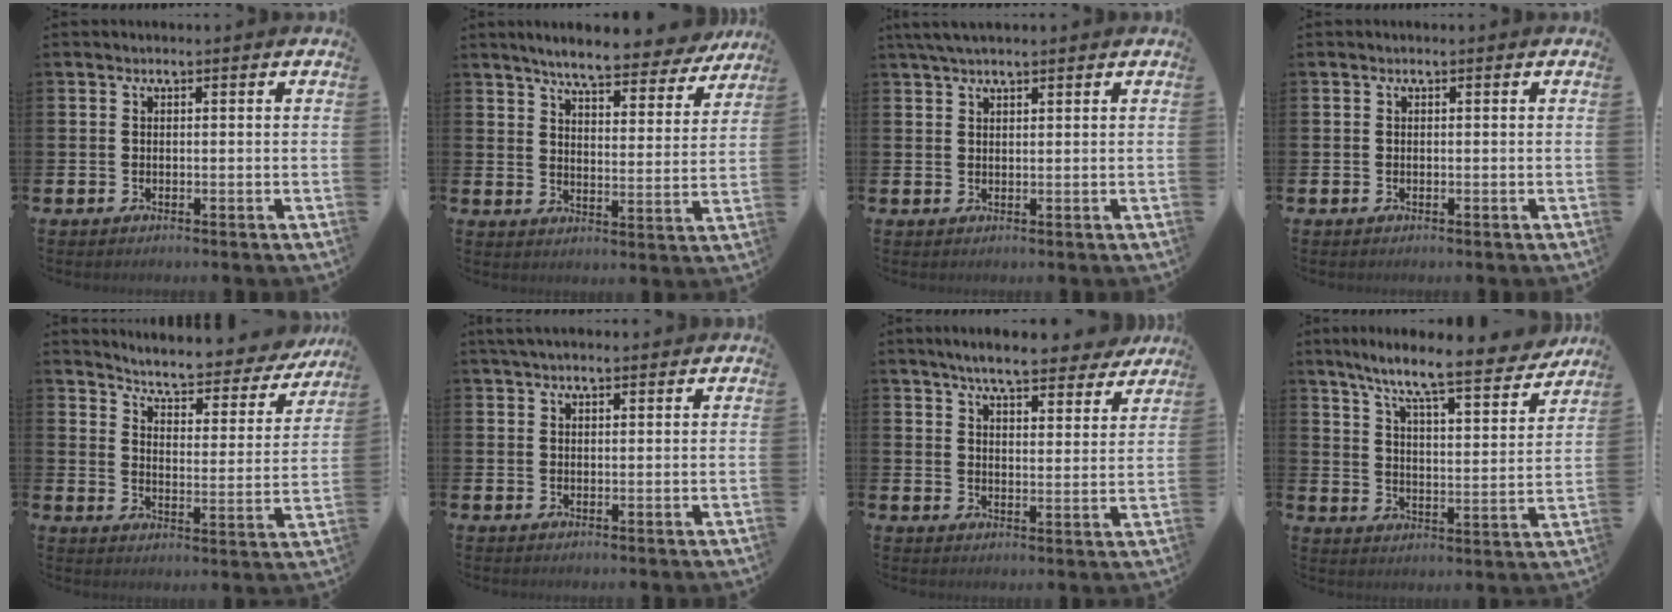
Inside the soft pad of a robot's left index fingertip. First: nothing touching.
{"total": 6.9, "force": [6.4, 0.8, 2.5], "torque": [-0.060, -0.041, 0.106]}
{"total": 2.9, "force": [2.4, 0.6, 1.5], "torque": [-0.032, 0.001, 0.045]}
{"total": 0.0}
{"total": 5.3, "force": [5.0, 0.7, 1.6], "torque": [-0.052, -0.045, 0.077]}
{"total": 2.5, "force": [2.1, 0.7, 1.1], "torque": [-0.024, 0.002, 0.039]}
{"total": 7.2, "force": [6.6, 1.1, 2.5], "torque": [-0.050, -0.036, 0.113]}
{"total": 9.2, "force": [8.2, 0.5, 4.1], "torque": [-0.101, -0.062, 0.133]}